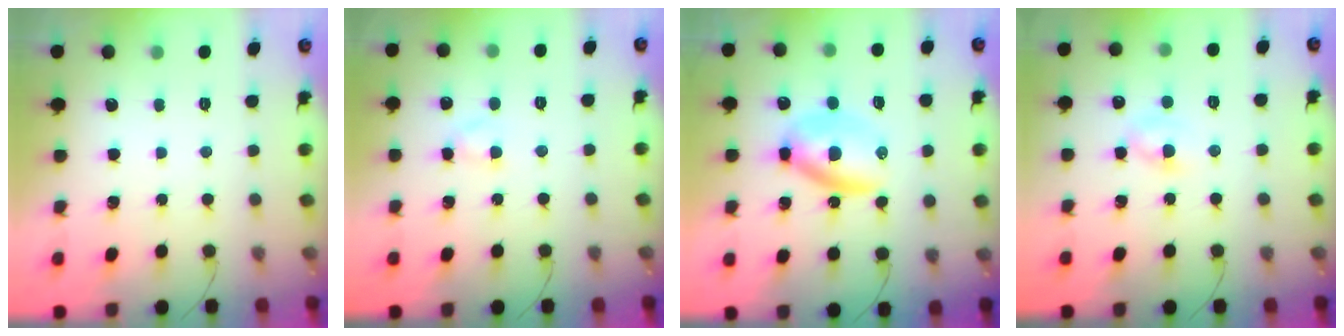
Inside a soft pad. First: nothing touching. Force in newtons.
{"total": 2.8, "press": 2.6, "slide": 1.1}
{"total": 7.0, "press": 7.0, "slide": 0.9}
{"total": 2.9, "press": 2.7, "slide": 1.1}